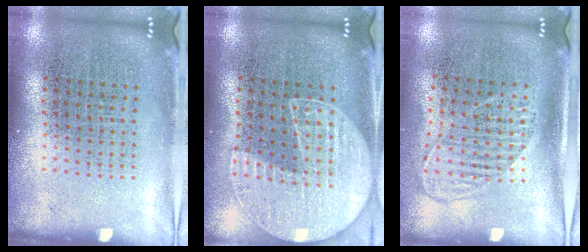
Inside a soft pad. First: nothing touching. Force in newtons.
{"total": 1.3, "press": 1.2, "slide": 0.3}
{"total": 1.5, "press": 1.2, "slide": 0.8}